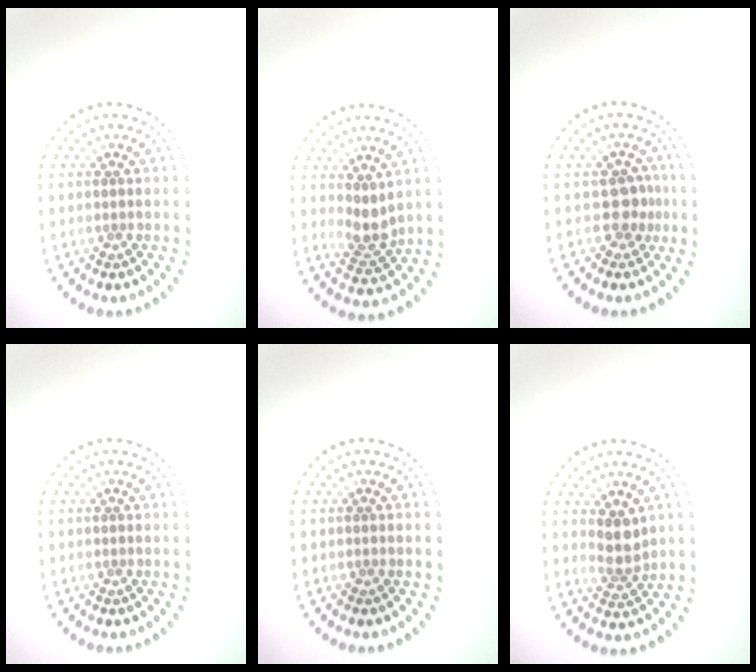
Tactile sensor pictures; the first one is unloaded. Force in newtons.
{"total": 2.2, "press": 1.9, "slide": 1.2}
{"total": 1.9, "press": 1.6, "slide": 1.0}
{"total": 0.0}
{"total": 0.0}
{"total": 2.3, "press": 2.0, "slide": 1.2}